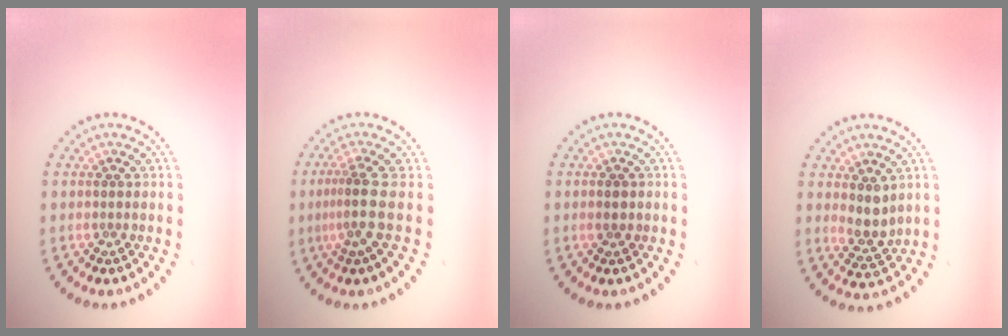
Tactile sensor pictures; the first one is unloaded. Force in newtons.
{"total": 2.7, "press": 1.8, "slide": 2.0}
{"total": 1.2, "press": 1.1, "slide": 0.1}
{"total": 2.4, "press": 2.0, "slide": 1.3}